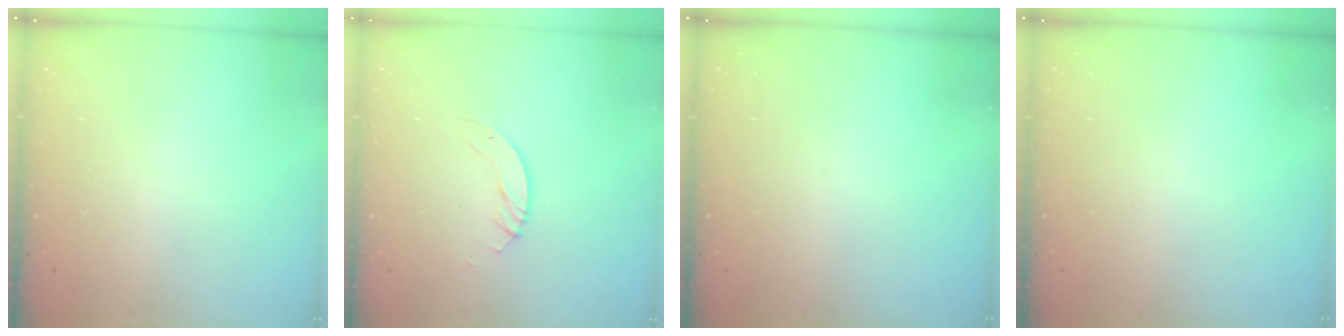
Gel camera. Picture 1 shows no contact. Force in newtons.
{"total": 3.0, "press": 3.0, "slide": 0.2}
{"total": 0.0}
{"total": 0.0}